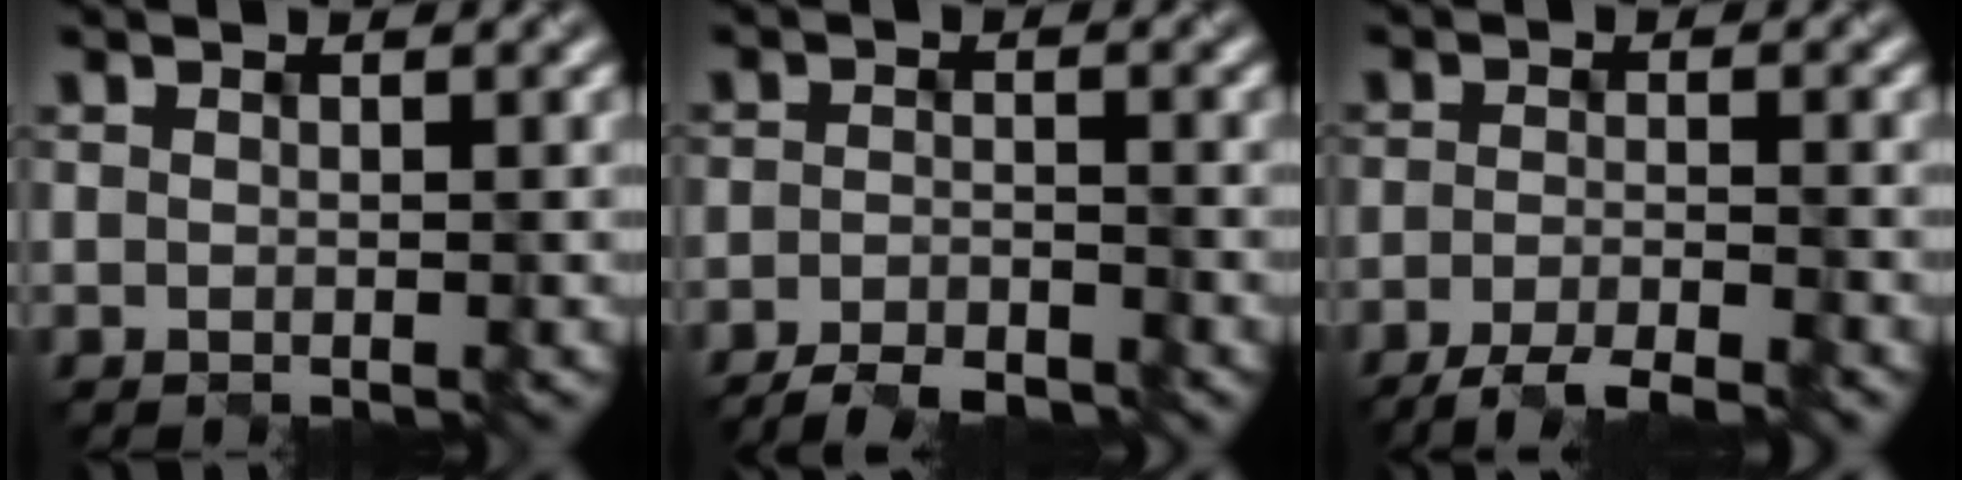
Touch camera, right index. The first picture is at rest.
{"total": 3.9, "force": [-3.5, 0.6, 1.5], "torque": [-0.019, -0.005, -0.062]}
{"total": 4.3, "force": [-3.5, 0.6, 2.5], "torque": [-0.034, -0.006, -0.065]}